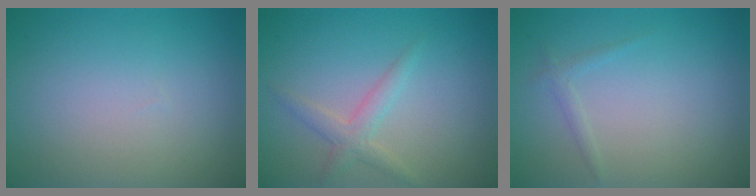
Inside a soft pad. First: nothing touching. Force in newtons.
{"total": 2.0, "press": 2.0, "slide": 0.0}
{"total": 0.9, "press": 0.9, "slide": 0.1}